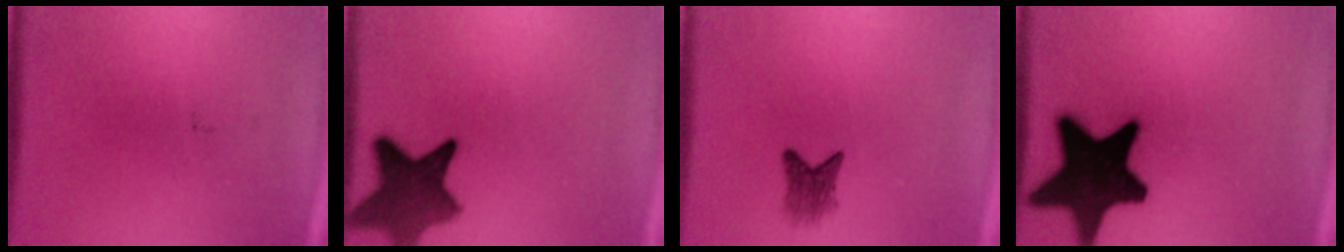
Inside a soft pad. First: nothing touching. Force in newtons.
{"total": 9.4}
{"total": 2.9}
{"total": 19.4}